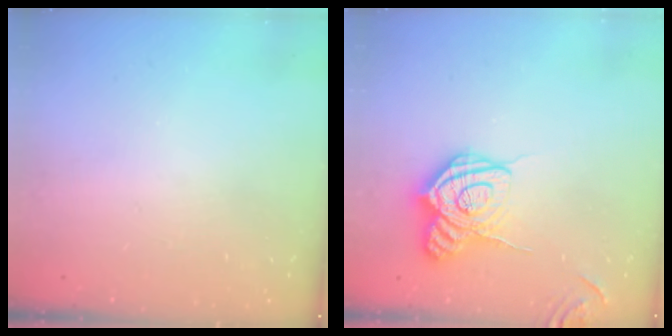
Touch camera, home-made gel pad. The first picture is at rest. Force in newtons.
{"total": 16.2, "press": 16.2, "slide": 1.0}